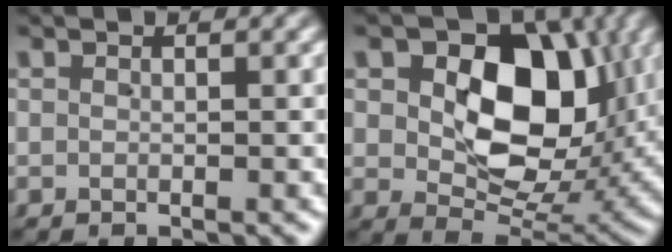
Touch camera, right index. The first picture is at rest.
{"total": 12.5, "force": [3.1, 8.4, 8.7], "torque": [-0.117, -0.013, 0.056]}